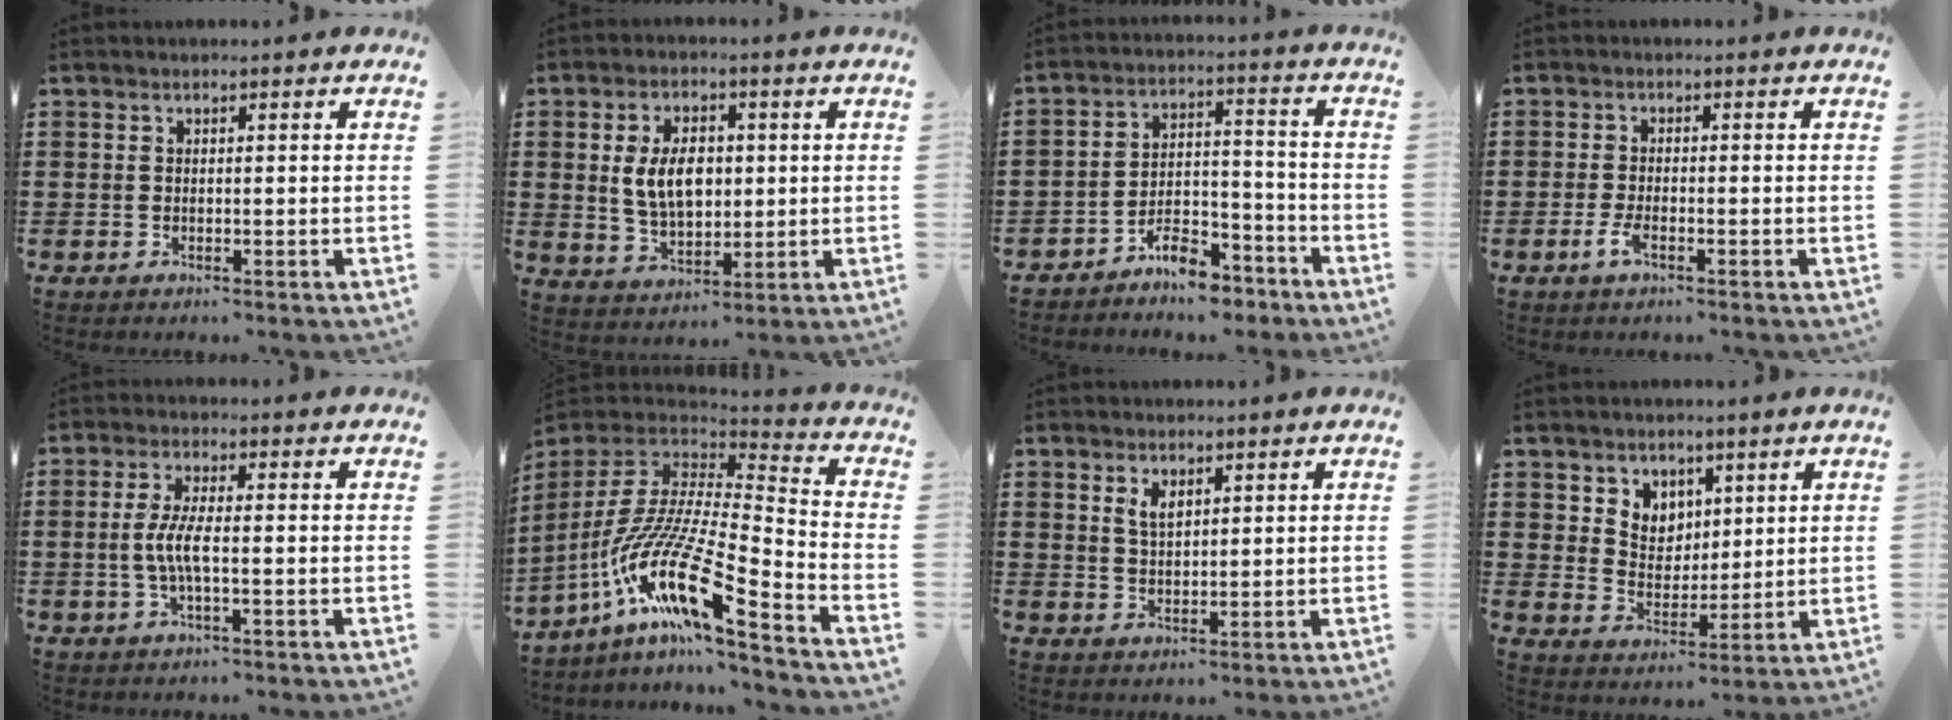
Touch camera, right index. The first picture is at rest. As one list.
[{"total": 7.5, "force": [0.9, 4.6, 5.9], "torque": [-0.120, 0.005, 0.008]}, {"total": 7.1, "force": [-6.3, 1.8, 2.6], "torque": [-0.044, 0.018, -0.119]}, {"total": 2.6, "force": [-1.2, 0.8, 2.2], "torque": [-0.060, -0.008, -0.028]}, {"total": 4.7, "force": [-0.8, 0.9, 4.6], "torque": [-0.111, -0.010, -0.025]}, {"total": 16.2, "force": [-9.4, 2.9, 12.9], "torque": [-0.278, -0.010, -0.185]}, {"total": 2.6, "force": [1.6, 1.3, 1.6], "torque": [-0.035, 0.003, 0.030]}, {"total": 5.3, "force": [3.3, 4.1, 0.1], "torque": [-0.022, -0.001, 0.060]}]